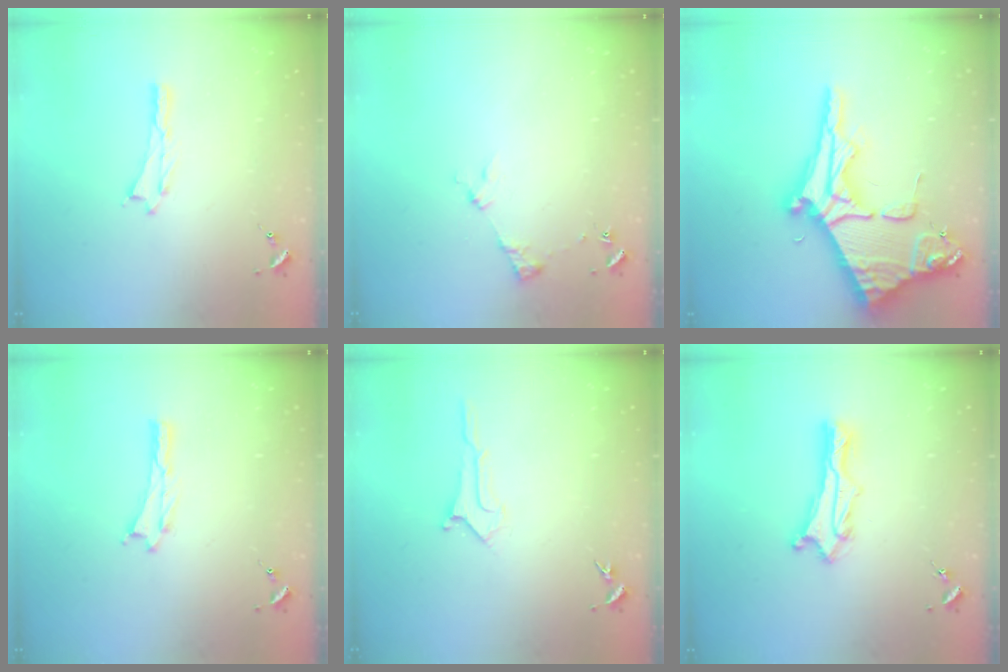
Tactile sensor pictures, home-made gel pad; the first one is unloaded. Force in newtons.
{"total": 2.9, "press": 2.9, "slide": 0.4}
{"total": 11.6, "press": 11.6, "slide": 1.3}
{"total": 0.0}
{"total": 1.0, "press": 1.0, "slide": 0.0}
{"total": 3.0, "press": 3.0, "slide": 0.2}